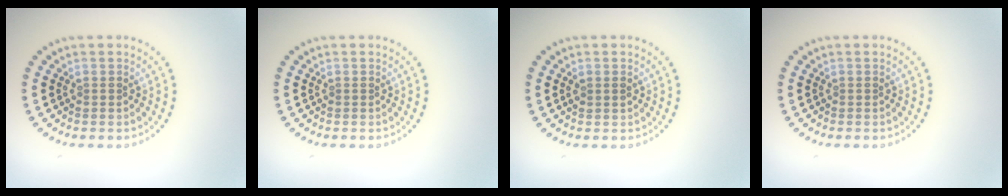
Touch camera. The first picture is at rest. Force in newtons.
{"total": 0.0}
{"total": 0.9, "press": 0.8, "slide": 0.2}
{"total": 0.0}